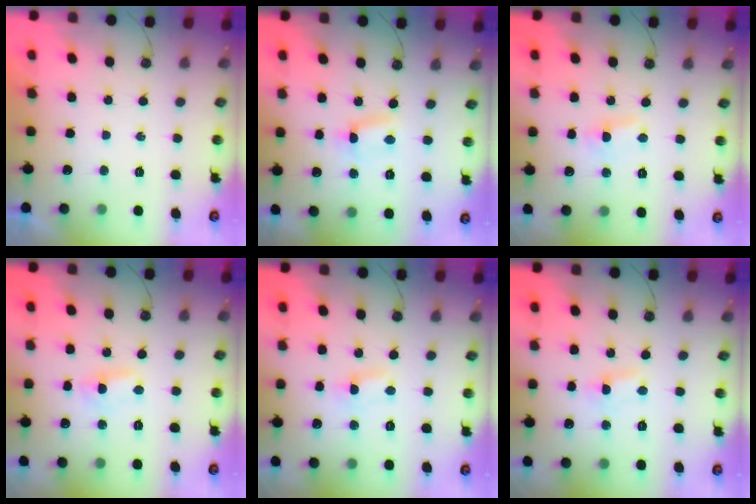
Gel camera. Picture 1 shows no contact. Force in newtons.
{"total": 1.2, "press": 1.1, "slide": 0.6}
{"total": 2.9, "press": 2.9, "slide": 0.4}
{"total": 2.0, "press": 1.9, "slide": 0.8}
{"total": 1.4, "press": 1.4, "slide": 0.3}
{"total": 1.4, "press": 1.4, "slide": 0.3}